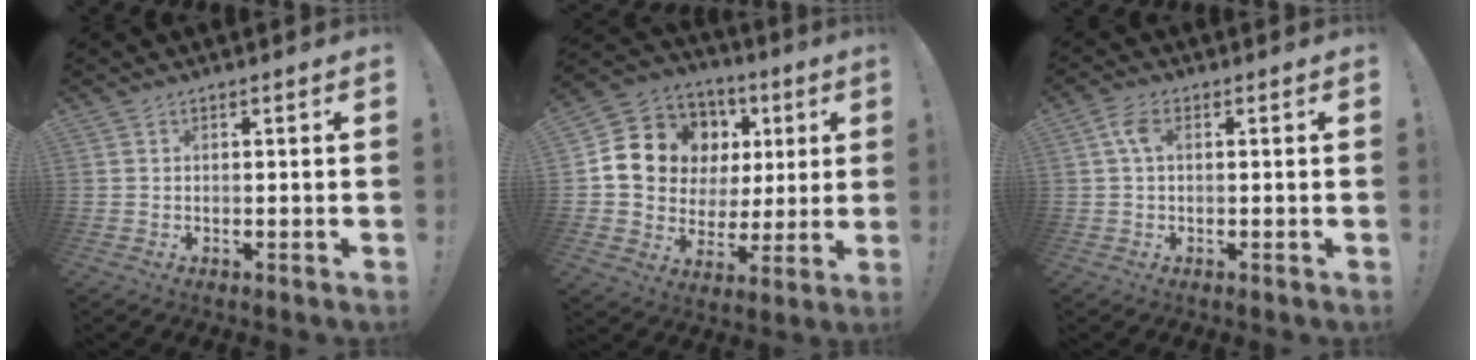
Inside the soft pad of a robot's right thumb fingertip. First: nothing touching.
{"total": 14.1, "force": [4.5, 12.2, 5.4], "torque": [-0.082, -0.024, 0.110]}
{"total": 4.2, "force": [0.8, 2.1, 3.6], "torque": [-0.069, 0.003, 0.011]}